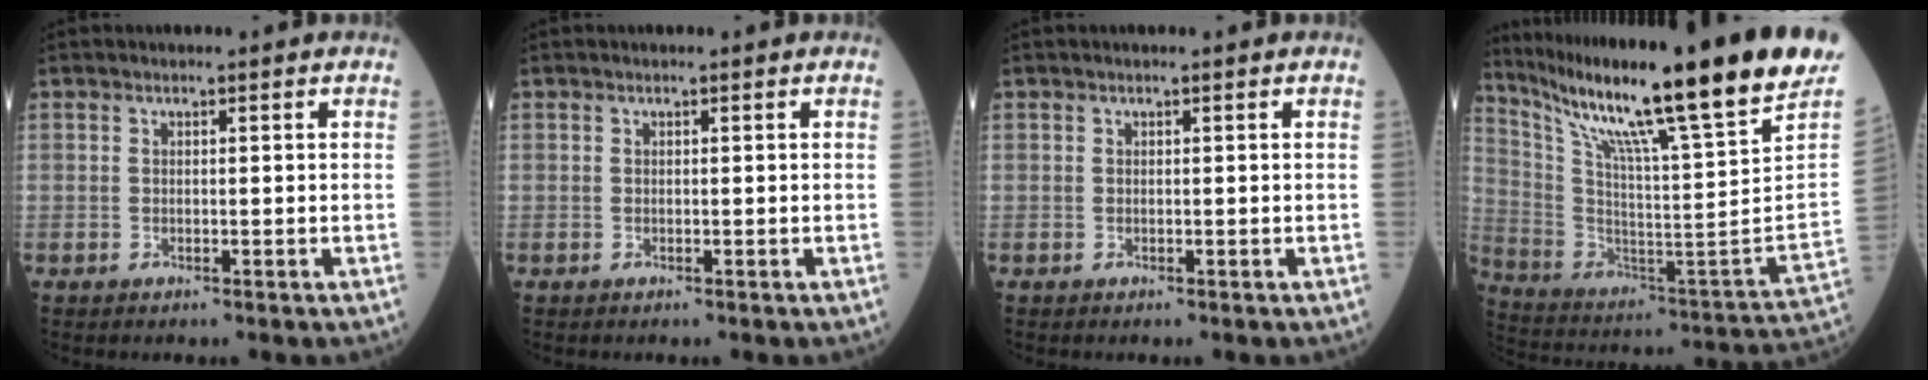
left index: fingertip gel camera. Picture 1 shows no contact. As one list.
[{"total": 0.0}, {"total": 0.0}, {"total": 30.3, "force": [22.1, -1.6, 20.7], "torque": [-0.356, -0.075, 0.340]}]